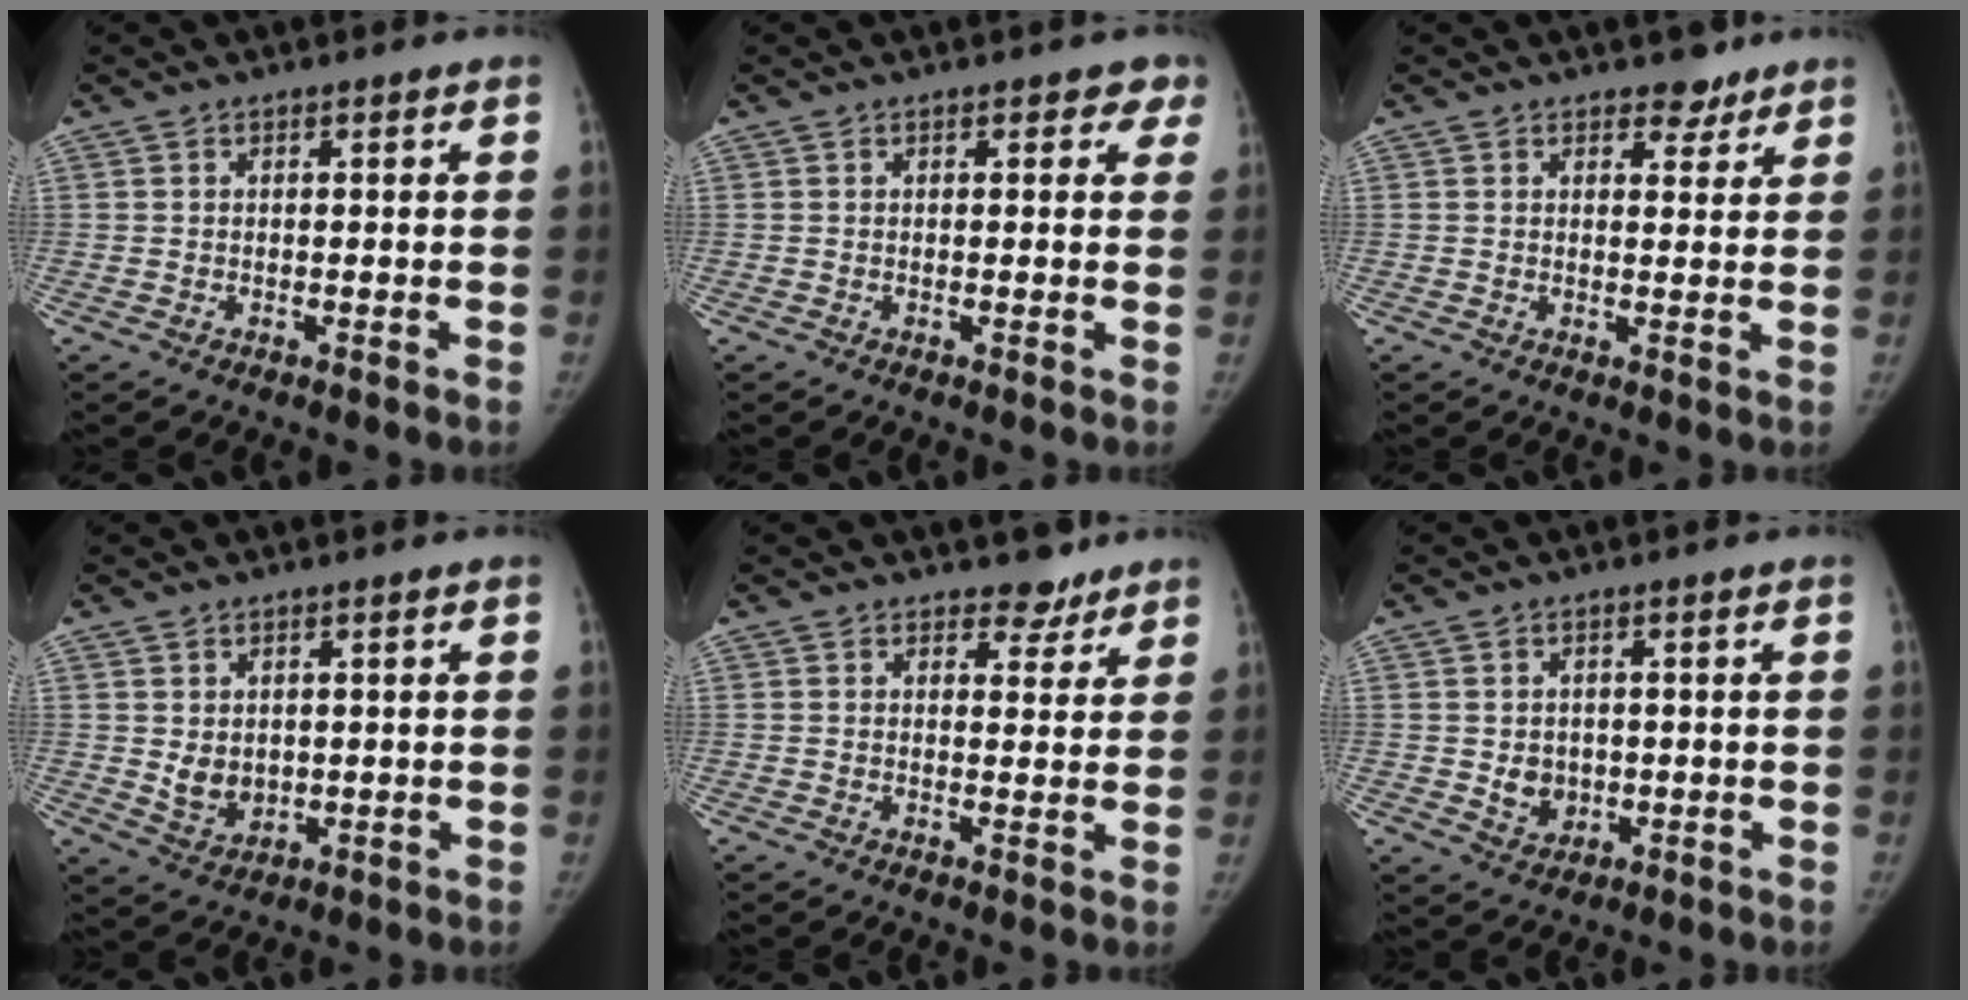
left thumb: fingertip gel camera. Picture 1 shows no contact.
{"total": 2.6, "force": [1.6, 1.8, 0.8], "torque": [0.029, -0.004, 0.003]}
{"total": 3.1, "force": [2.4, 1.8, 0.6], "torque": [0.015, -0.014, 0.030]}
{"total": 4.8, "force": [0.5, 3.9, 2.8], "torque": [-0.032, -0.013, 0.025]}
{"total": 3.6, "force": [2.9, 2.1, 0.5], "torque": [0.020, -0.019, 0.037]}
{"total": 4.3, "force": [-0.1, 3.7, 2.3], "torque": [-0.019, -0.002, 0.010]}